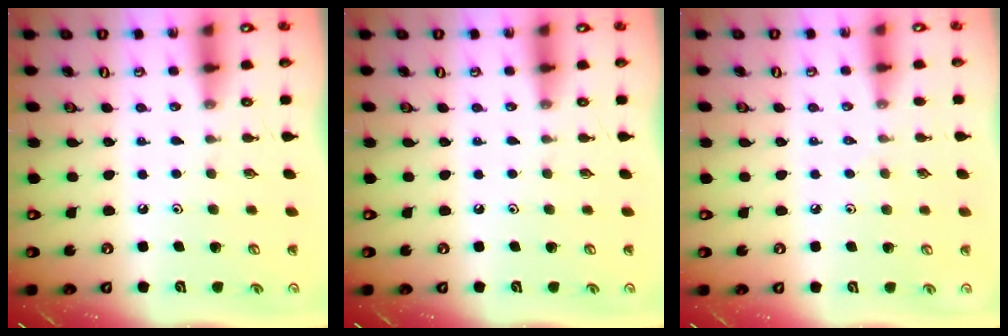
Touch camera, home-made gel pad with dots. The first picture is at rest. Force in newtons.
{"total": 0.0}
{"total": 3.1, "press": 3.1, "slide": 0.6}